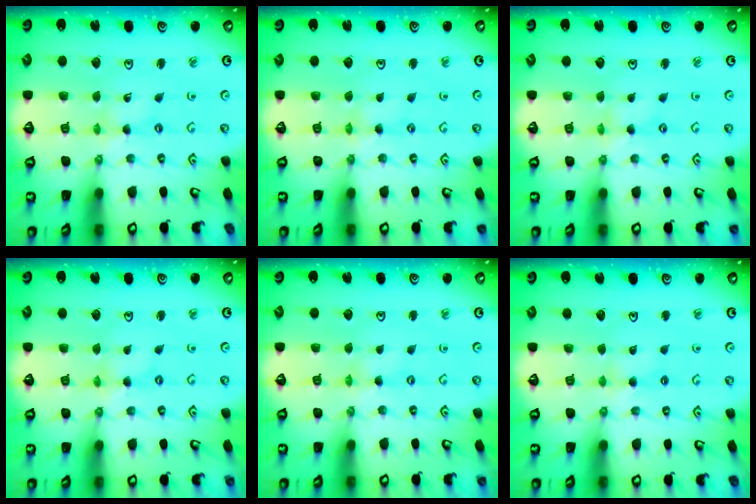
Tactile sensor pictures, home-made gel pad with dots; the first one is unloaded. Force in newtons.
{"total": 2.1, "press": 2.1, "slide": 0.4}
{"total": 1.1, "press": 1.1, "slide": 0.1}
{"total": 0.0}
{"total": 1.3, "press": 1.2, "slide": 0.2}
{"total": 2.7, "press": 2.7, "slide": 0.5}